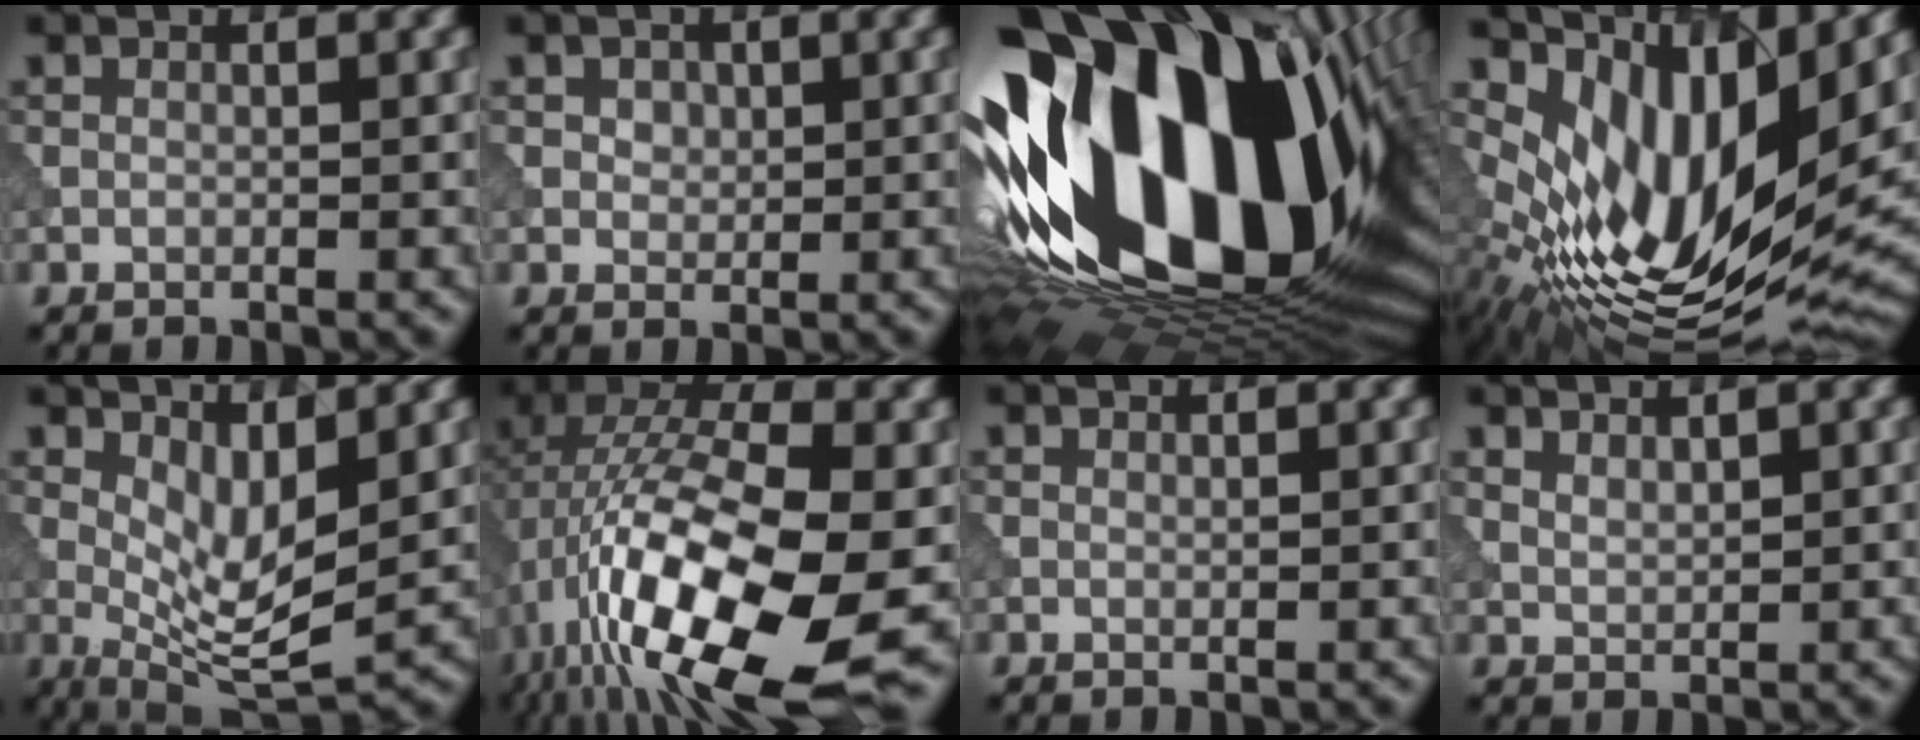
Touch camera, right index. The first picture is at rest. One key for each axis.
{"total": 1.4, "fx": 0.7, "fy": 1.2, "fz": 0.5, "tx": -0.011, "ty": 0.001, "tz": 0.011}
{"total": 21.7, "fx": 2.0, "fy": 12.4, "fz": 17.7, "tx": -0.314, "ty": -0.023, "tz": 0.032}
{"total": 14.1, "fx": 3.9, "fy": 6.8, "fz": 11.7, "tx": -0.221, "ty": 0.000, "tz": 0.077}
{"total": 5.4, "fx": 1.3, "fy": 2.1, "fz": 4.8, "tx": -0.090, "ty": -0.018, "tz": 0.028}
{"total": 17.5, "fx": -4.5, "fy": 7.7, "fz": 15.1, "tx": -0.290, "ty": 0.002, "tz": -0.079}
{"total": 0.0}
{"total": 1.5, "fx": 1.3, "fy": 0.5, "fz": 0.4, "tx": -0.012, "ty": -0.002, "tz": 0.028}